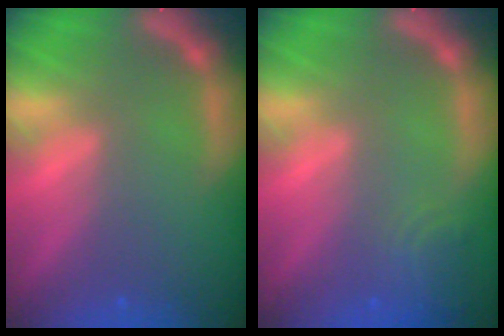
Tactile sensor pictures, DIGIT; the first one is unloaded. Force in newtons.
{"total": 2.9}